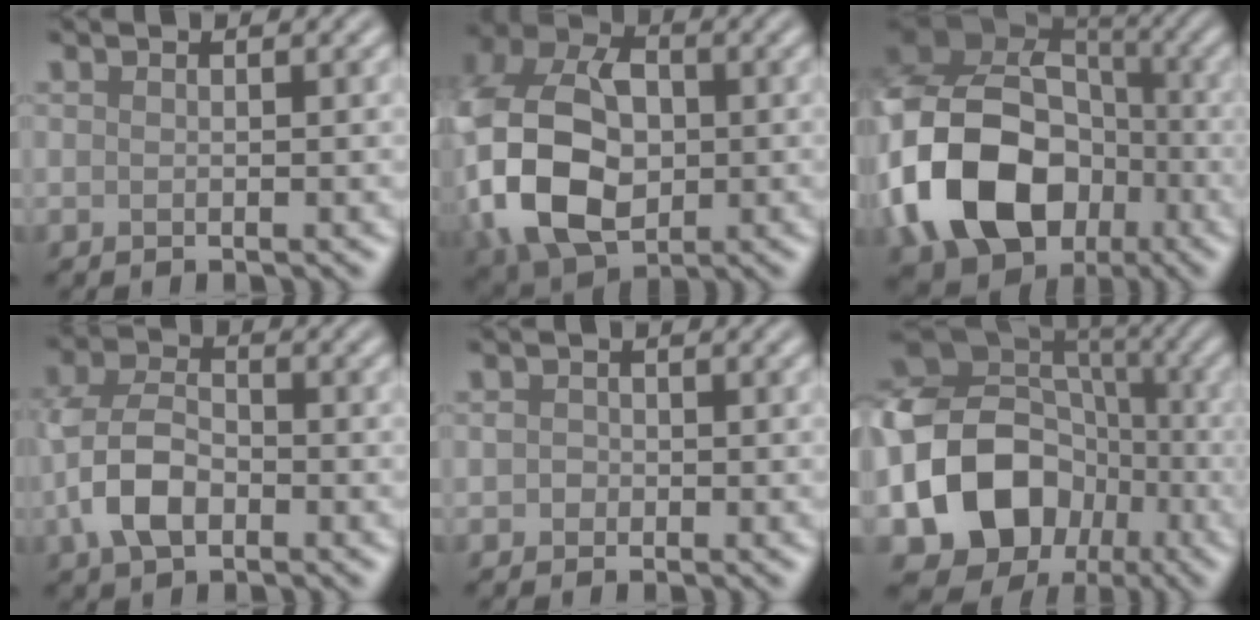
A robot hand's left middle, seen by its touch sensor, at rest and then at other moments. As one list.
[{"total": 14.4, "force": [-1.9, 10.2, 10.0], "torque": [-0.227, -0.006, -0.042]}, {"total": 15.3, "force": [-4.9, 11.8, 8.4], "torque": [-0.192, -0.021, -0.097]}, {"total": 5.3, "force": [-1.7, 3.5, 3.7], "torque": [-0.083, 0.003, -0.038]}, {"total": 0.8, "force": [-0.2, 0.8, 0.2], "torque": [0.007, 0.002, -0.007]}, {"total": 14.1, "force": [-4.1, 11.7, 6.8], "torque": [-0.147, -0.008, -0.076]}]